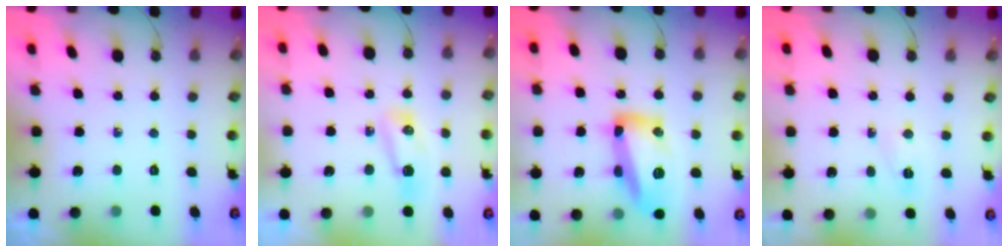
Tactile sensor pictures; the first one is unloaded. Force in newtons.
{"total": 7.8, "press": 7.6, "slide": 1.6}
{"total": 16.4, "press": 16.3, "slide": 1.1}
{"total": 2.7, "press": 2.7, "slide": 0.4}